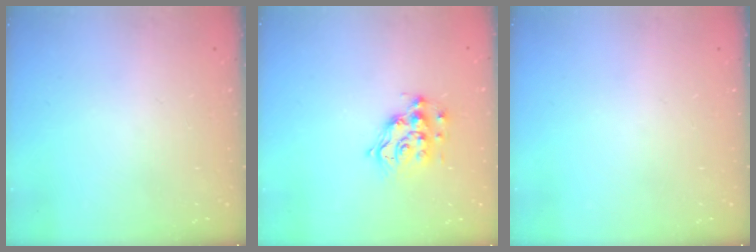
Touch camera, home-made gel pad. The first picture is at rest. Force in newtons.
{"total": 11.9, "press": 11.9, "slide": 0.8}
{"total": 0.0}